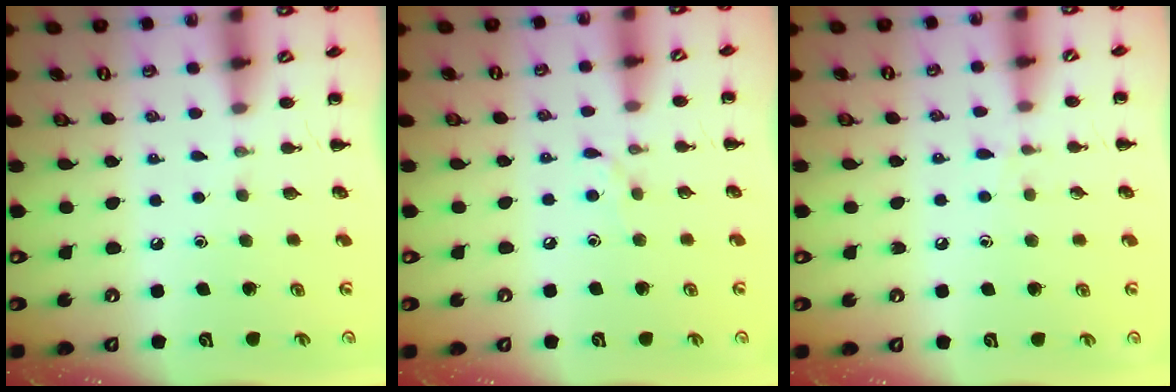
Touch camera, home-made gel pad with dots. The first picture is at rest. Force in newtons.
{"total": 4.9, "press": 4.5, "slide": 1.8}
{"total": 6.1, "press": 5.7, "slide": 2.2}